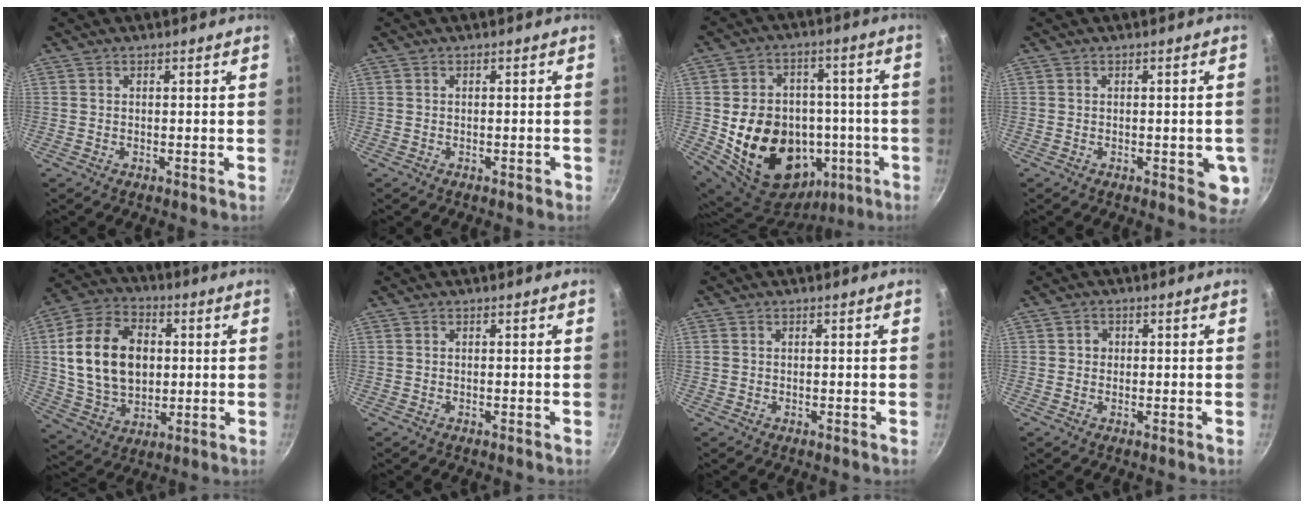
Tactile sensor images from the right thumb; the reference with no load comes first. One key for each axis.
{"total": 0.6, "fx": -0.4, "fy": 0.4, "fz": 0.3, "tx": 0.001, "ty": 0.009, "tz": -0.001}
{"total": 22.9, "fx": -4.7, "fy": 17.9, "fz": 13.6, "tx": -0.207, "ty": 0.043, "tz": -0.047}
{"total": 5.3, "fx": -1.2, "fy": 2.4, "fz": 4.5, "tx": -0.030, "ty": 0.000, "tz": -0.014}
{"total": 18.9, "fx": 2.1, "fy": 13.5, "fz": 13.1, "tx": -0.218, "ty": 0.004, "tz": 0.039}
{"total": 0.0}
{"total": 0.9, "fx": 0.2, "fy": 0.8, "fz": 0.3, "tx": -0.007, "ty": 0.003, "tz": 0.002}
{"total": 1.6, "fx": 0.1, "fy": 1.5, "fz": 0.5, "tx": -0.001, "ty": 0.003, "tz": 0.000}